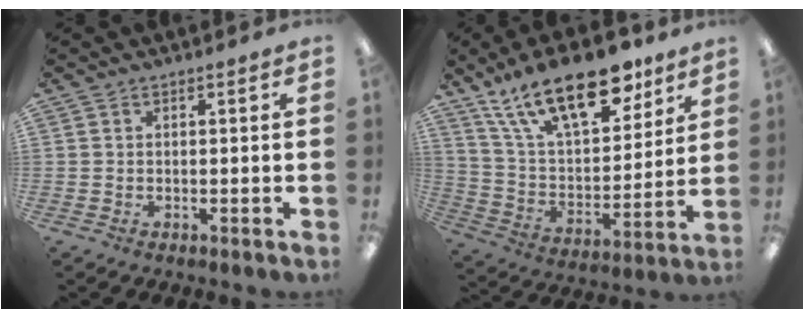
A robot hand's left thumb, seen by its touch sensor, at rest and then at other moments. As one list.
[{"total": 22.8, "force": [15.4, 9.9, 13.6], "torque": [-0.229, -0.082, 0.270]}]